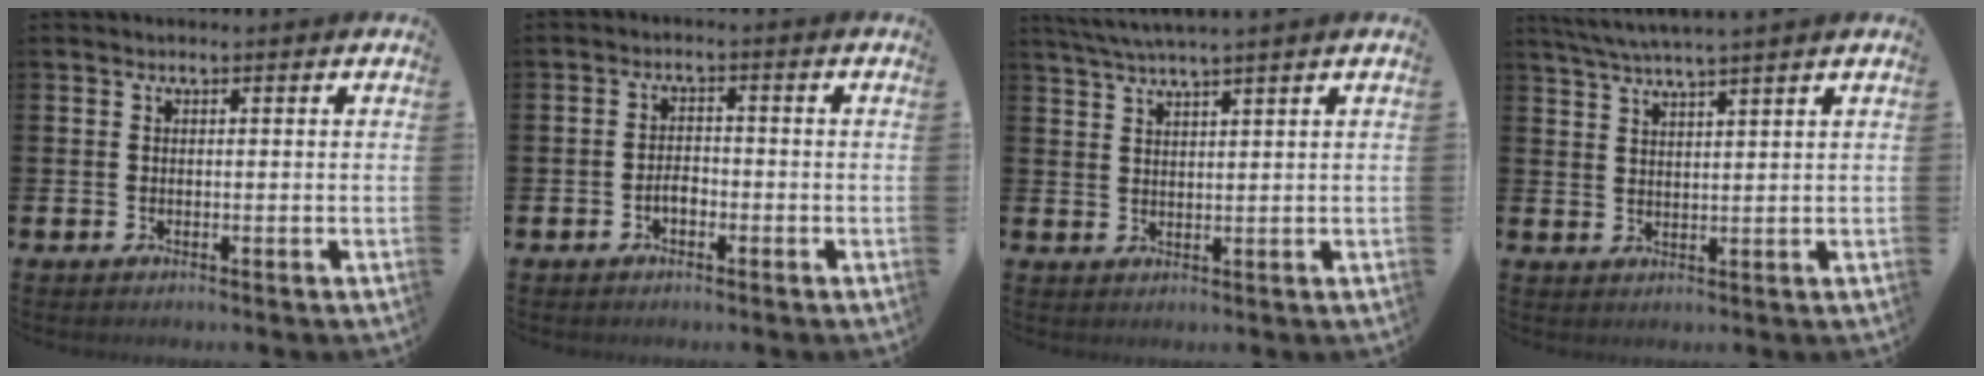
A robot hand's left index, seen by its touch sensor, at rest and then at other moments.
{"total": 2.1, "force": [-0.9, 1.2, 1.4], "torque": [-0.015, 0.000, -0.022]}
{"total": 3.6, "force": [3.3, -0.7, 1.2], "torque": [-0.038, -0.006, 0.062]}
{"total": 4.3, "force": [4.0, -0.7, 1.3], "torque": [-0.041, -0.011, 0.073]}